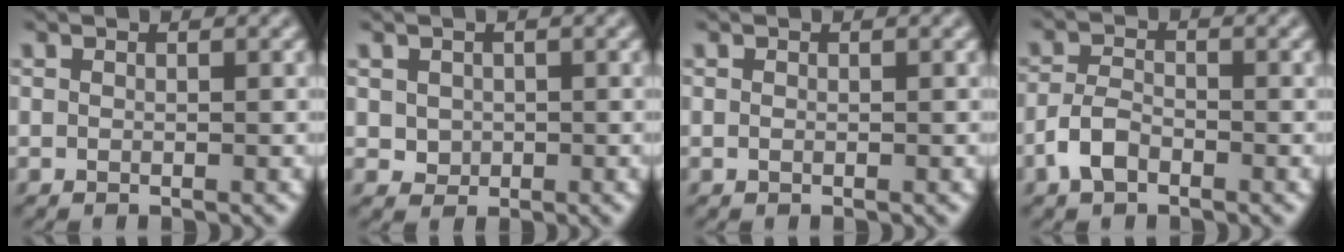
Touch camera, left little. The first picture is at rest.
{"total": 1.5, "force": [0.1, 1.3, 0.5], "torque": [-0.016, -0.003, 0.005]}
{"total": 0.0}
{"total": 2.8, "force": [-1.7, 1.5, 1.6], "torque": [-0.035, 0.004, -0.038]}